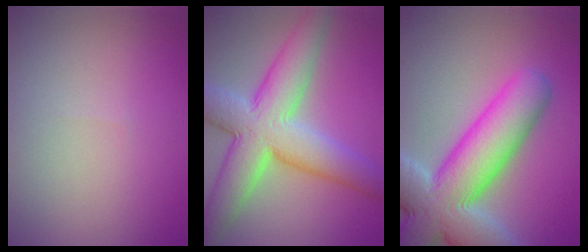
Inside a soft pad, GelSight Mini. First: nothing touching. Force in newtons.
{"total": 9.6, "press": 9.6, "slide": 0.4}
{"total": 12.3, "press": 12.2, "slide": 1.0}